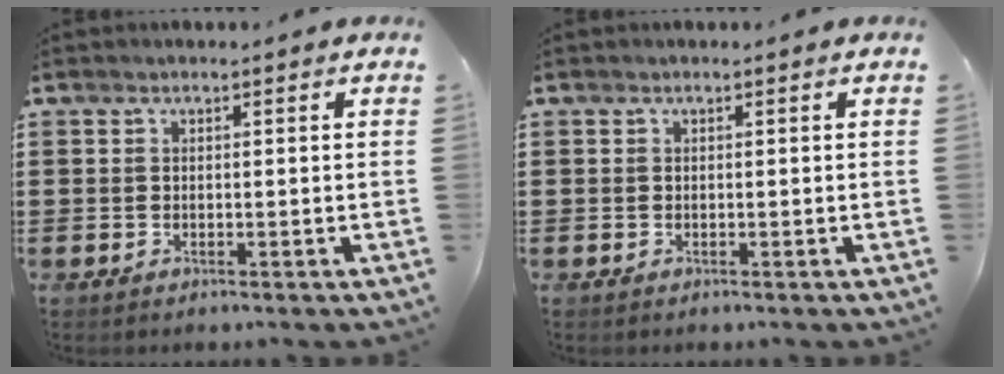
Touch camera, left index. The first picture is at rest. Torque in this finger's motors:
{"motor_torque": [-0.01, 0.00, 0.00, -0.01]}